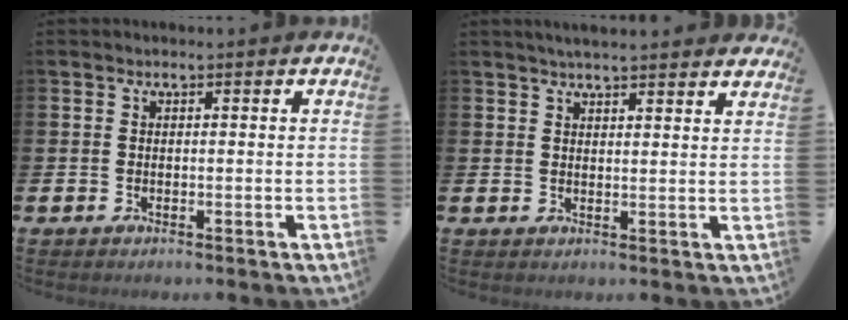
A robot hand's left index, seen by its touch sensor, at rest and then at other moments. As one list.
[{"total": 3.4, "force": [3.3, -0.1, 0.6], "torque": [-0.013, -0.013, 0.060]}]